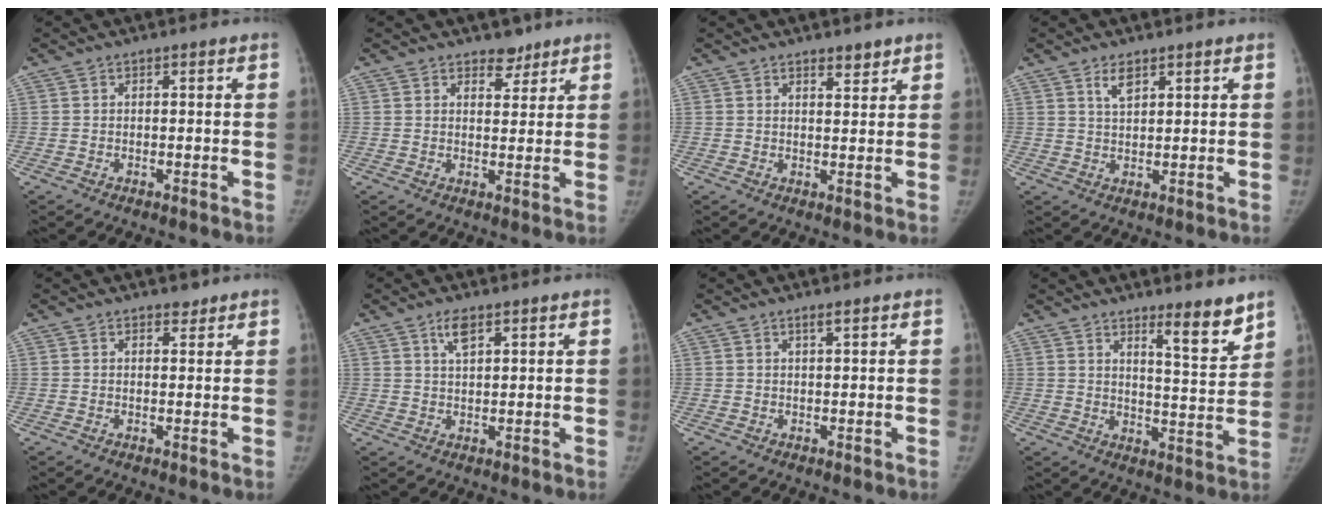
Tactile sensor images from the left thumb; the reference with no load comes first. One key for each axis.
{"total": 3.3, "fx": 2.6, "fy": 1.8, "fz": 0.9, "tx": 0.007, "ty": -0.017, "tz": 0.038}
{"total": 2.4, "fx": 1.9, "fy": 0.9, "fz": 1.0, "tx": -0.005, "ty": -0.014, "tz": 0.029}
{"total": 3.1, "fx": 2.0, "fy": 1.3, "fz": 2.0, "tx": -0.032, "ty": -0.010, "tz": 0.040}
{"total": 1.3, "fx": 1.1, "fy": 0.7, "fz": 0.2, "tx": 0.006, "ty": -0.008, "tz": 0.013}
{"total": 3.3, "fx": 2.0, "fy": 1.2, "fz": 2.4, "tx": -0.042, "ty": -0.006, "tz": 0.041}
{"total": 0.8, "fx": 0.6, "fy": -0.1, "fz": 0.6, "tx": -0.010, "ty": -0.002, "tz": 0.011}
{"total": 8.1, "fx": 6.1, "fy": 1.0, "fz": 5.2, "tx": -0.066, "ty": -0.057, "tz": 0.094}